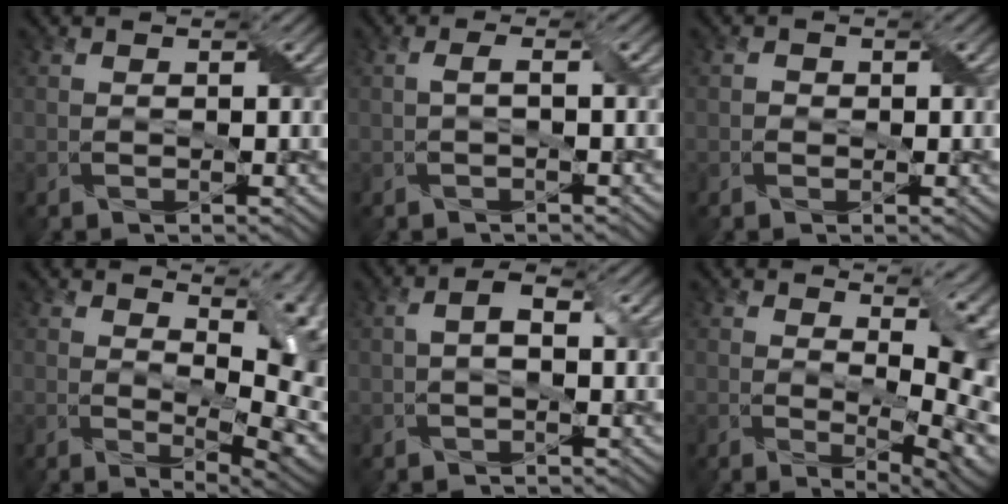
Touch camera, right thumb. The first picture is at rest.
{"total": 1.0, "force": [-0.1, 0.1, 1.0], "torque": [-0.025, 0.006, -0.001]}
{"total": 0.7, "force": [-0.2, 0.7, 0.1], "torque": [-0.003, -0.002, -0.005]}
{"total": 8.7, "force": [2.4, 4.0, 7.4], "torque": [-0.099, -0.013, 0.050]}
{"total": 2.6, "force": [0.0, 1.3, 2.3], "torque": [-0.047, 0.005, -0.003]}
{"total": 8.2, "force": [1.6, 3.2, 7.4], "torque": [-0.109, -0.015, 0.035]}